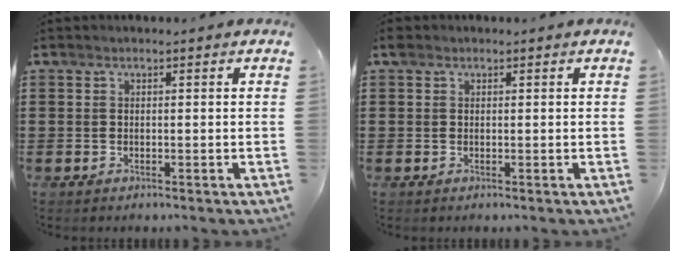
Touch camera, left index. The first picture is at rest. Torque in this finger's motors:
{"motor_torque": [0.33, -0.26, 0.10, 0.02]}